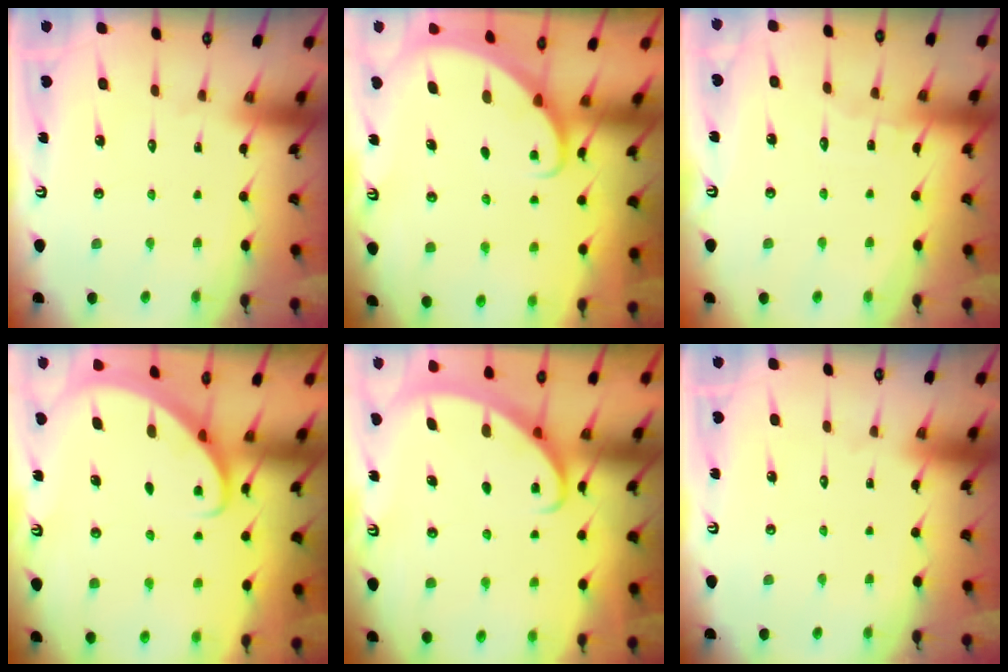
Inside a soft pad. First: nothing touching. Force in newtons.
{"total": 1.6, "press": 1.6, "slide": 0.0}
{"total": 5.8, "press": 5.8, "slide": 0.4}
{"total": 2.7, "press": 2.6, "slide": 0.2}
{"total": 2.5, "press": 2.5, "slide": 0.3}
{"total": 0.0}